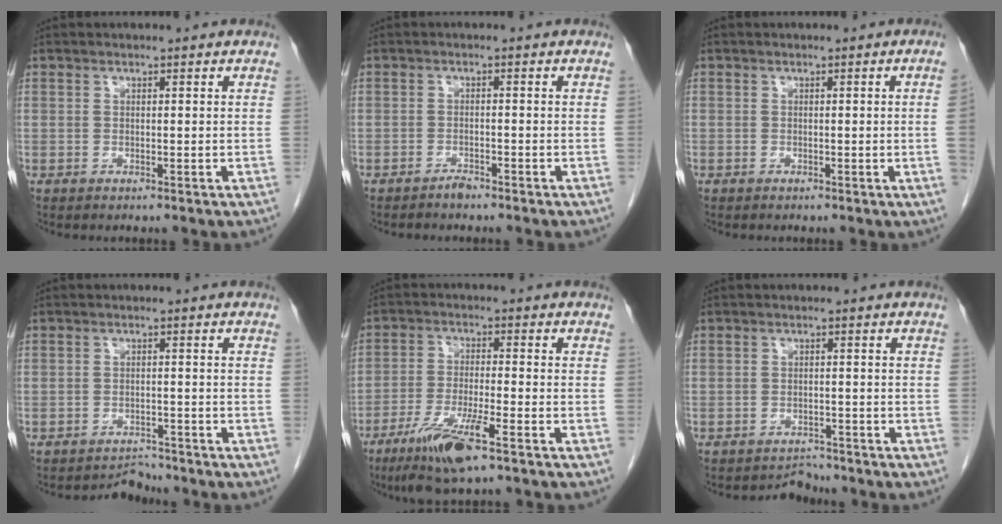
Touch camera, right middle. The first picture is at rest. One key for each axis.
{"total": 1.3, "fx": -1.3, "fy": 0.2, "fz": 0.4, "tx": -0.007, "ty": 0.000, "tz": -0.021}
{"total": 1.8, "fx": -0.3, "fy": -0.8, "fz": 1.6, "tx": -0.016, "ty": -0.001, "tz": -0.004}
{"total": 2.3, "fx": -2.1, "fy": 0.5, "fz": -0.8, "tx": 0.013, "ty": -0.003, "tz": -0.031}
{"total": 9.6, "fx": -6.0, "fy": 0.7, "fz": 7.5, "tx": -0.151, "ty": -0.025, "tz": -0.107}
{"total": 2.2, "fx": -2.0, "fy": 0.7, "fz": -0.7, "tx": 0.009, "ty": -0.001, "tz": -0.029}